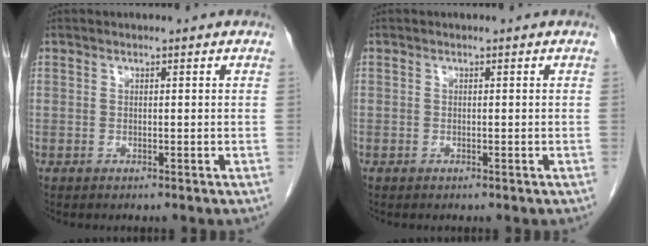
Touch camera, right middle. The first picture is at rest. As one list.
[{"total": 0.0}]